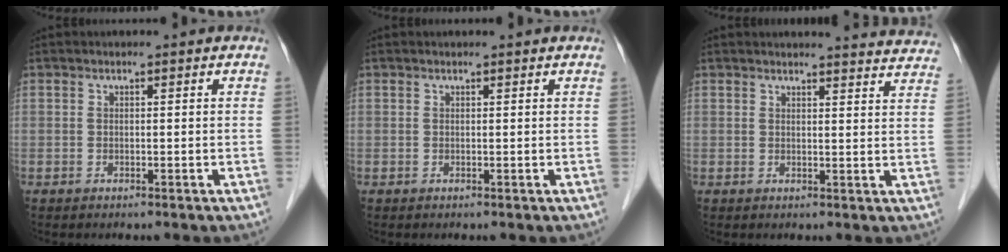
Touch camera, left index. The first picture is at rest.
{"total": 1.1, "force": [1.0, 0.0, 0.3], "torque": [-0.009, 0.008, 0.012]}
{"total": 12.4, "force": [12.2, 0.9, 2.0], "torque": [0.002, -0.049, 0.110]}